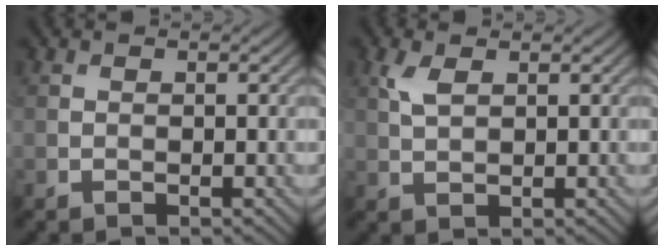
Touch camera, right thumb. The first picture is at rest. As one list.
[{"total": 2.6, "force": [1.2, 1.2, 2.0], "torque": [-0.053, 0.003, 0.027]}]